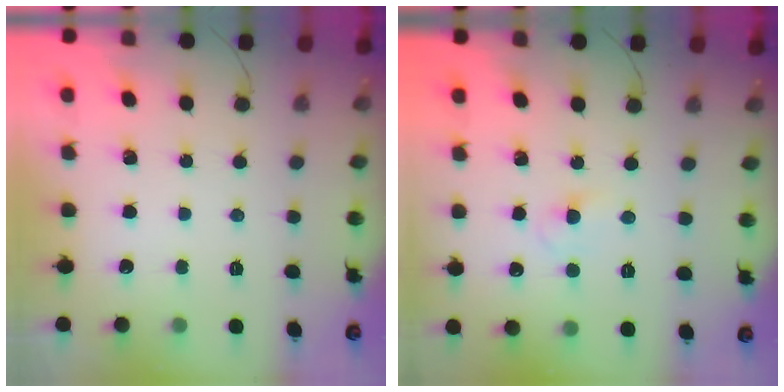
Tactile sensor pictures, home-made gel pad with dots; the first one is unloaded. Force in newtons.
{"total": 2.3, "press": 2.1, "slide": 1.0}